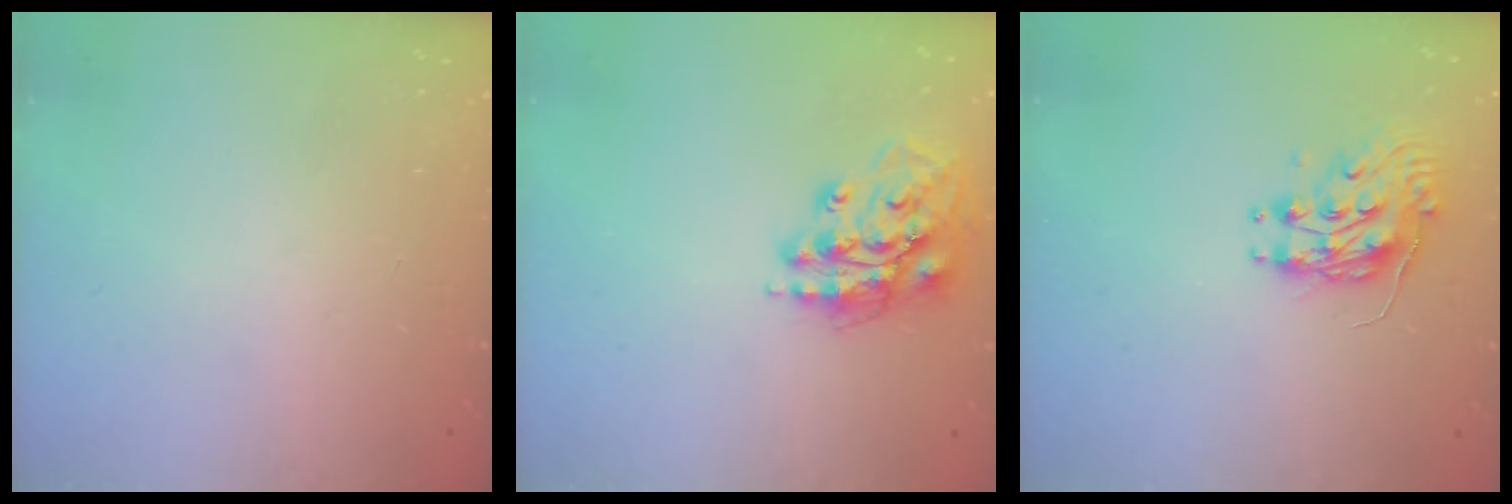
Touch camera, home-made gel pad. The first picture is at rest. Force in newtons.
{"total": 15.4, "press": 15.3, "slide": 1.9}
{"total": 9.3, "press": 9.3, "slide": 0.1}